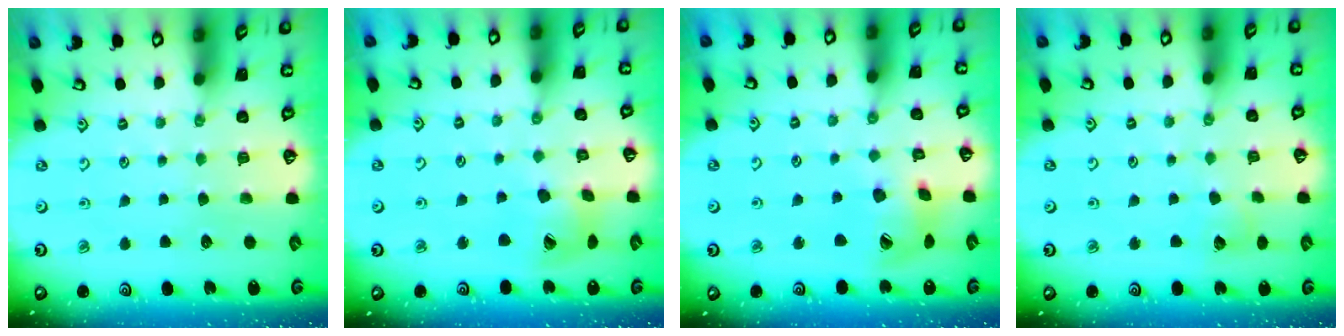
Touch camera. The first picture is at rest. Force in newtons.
{"total": 13.5, "press": 13.4, "slide": 1.7}
{"total": 12.6, "press": 12.5, "slide": 1.5}
{"total": 6.7, "press": 6.7, "slide": 0.6}